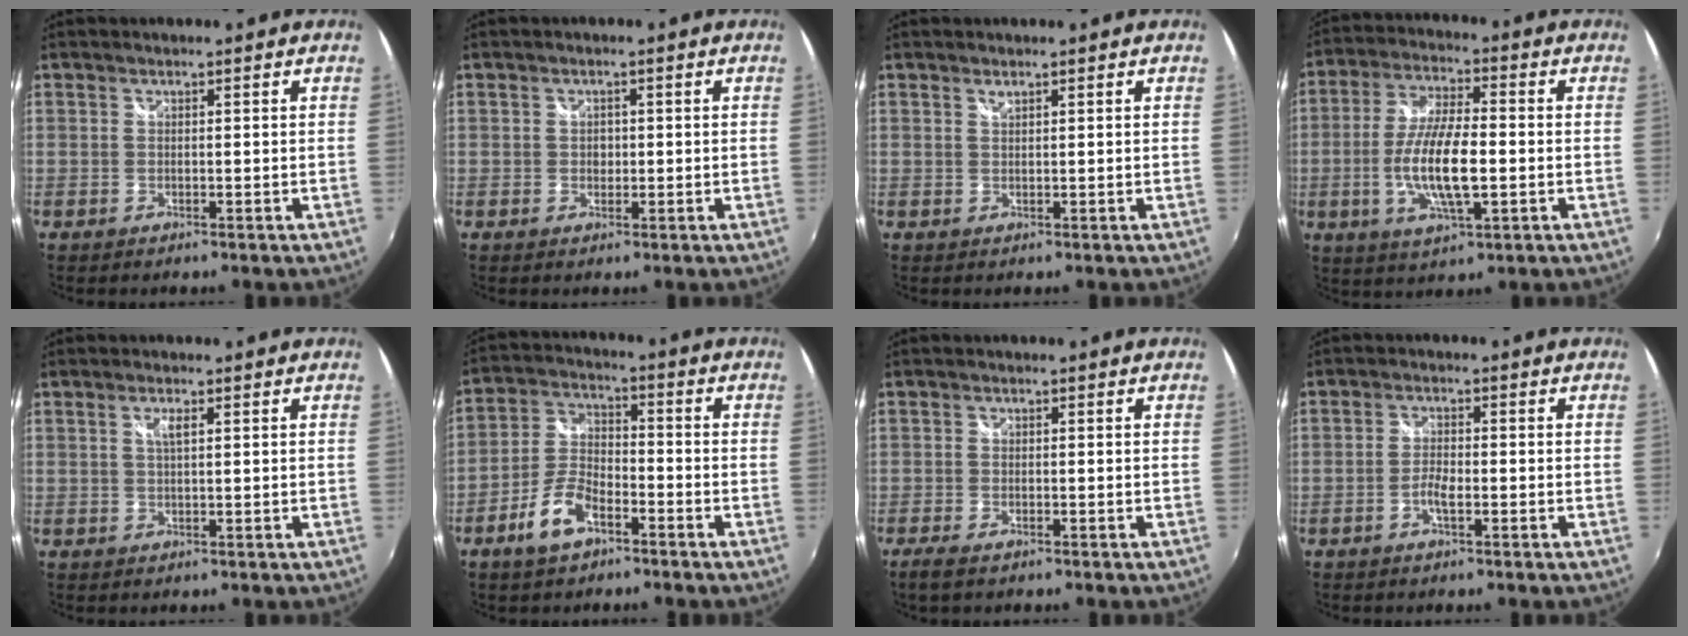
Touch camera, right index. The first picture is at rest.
{"total": 1.6, "force": [-0.1, 1.4, 0.7], "torque": [-0.008, 0.001, -0.004]}
{"total": 0.7, "force": [0.5, 0.1, 0.4], "torque": [-0.006, 0.001, 0.009]}
{"total": 12.3, "force": [-2.4, 3.5, 11.5], "torque": [-0.231, -0.004, -0.045]}
{"total": 1.8, "force": [0.7, 0.4, 1.6], "torque": [-0.030, 0.001, 0.011]}
{"total": 8.5, "force": [-5.2, 3.8, 5.6], "torque": [-0.125, 0.007, -0.098]}
{"total": 3.2, "force": [-2.3, 1.0, 1.9], "torque": [-0.046, -0.011, -0.044]}
{"total": 2.8, "force": [-1.3, 0.7, 2.3], "torque": [-0.055, 0.002, -0.029]}